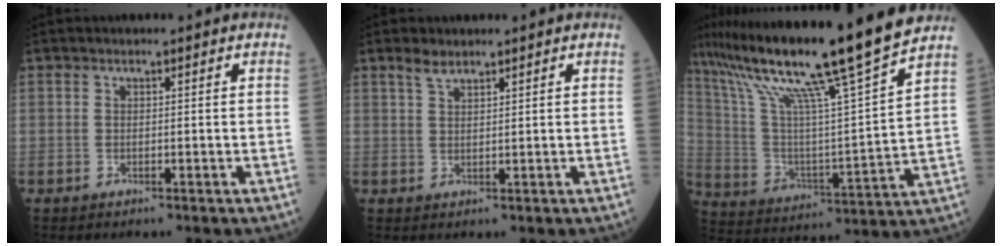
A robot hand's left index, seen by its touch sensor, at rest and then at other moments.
{"total": 2.0, "force": [1.7, 0.5, 0.9], "torque": [-0.022, 0.008, 0.036]}
{"total": 23.3, "force": [18.3, -1.4, 14.4], "torque": [-0.254, -0.006, 0.306]}